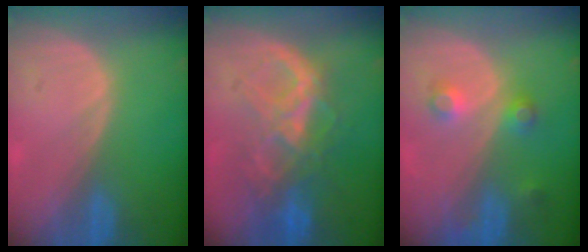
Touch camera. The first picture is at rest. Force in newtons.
{"total": 8.1, "press": 7.6, "slide": 2.7}
{"total": 3.7, "press": 3.4, "slide": 1.7}